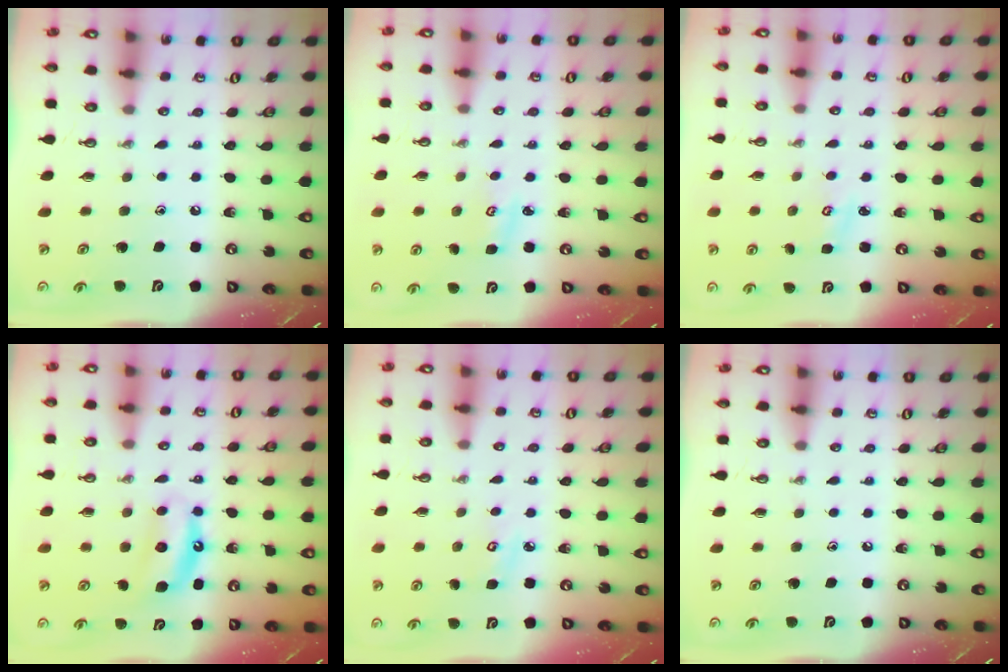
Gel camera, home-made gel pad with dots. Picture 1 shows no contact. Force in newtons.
{"total": 2.8, "press": 2.8, "slide": 0.2}
{"total": 2.8, "press": 2.8, "slide": 0.3}
{"total": 6.6, "press": 6.6, "slide": 0.5}
{"total": 4.6, "press": 4.6, "slide": 0.3}
{"total": 0.0}